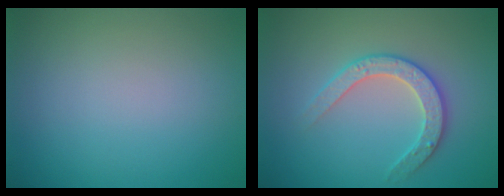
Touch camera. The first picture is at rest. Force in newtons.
{"total": 2.8, "press": 2.7, "slide": 0.6}